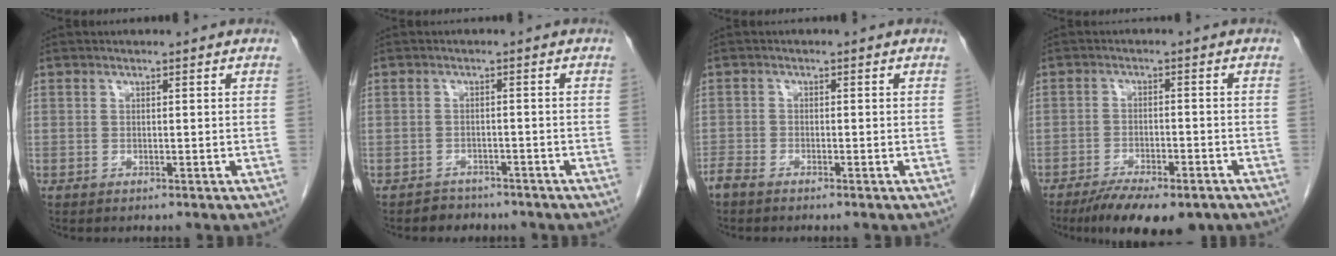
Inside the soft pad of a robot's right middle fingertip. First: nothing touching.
{"total": 3.2, "force": [-2.6, 1.8, -0.2], "torque": [-0.006, 0.008, -0.034]}
{"total": 2.2, "force": [-1.9, 0.5, 0.8], "torque": [-0.021, -0.003, -0.039]}
{"total": 11.0, "force": [-8.3, 3.3, 6.5], "torque": [-0.090, -0.009, -0.121]}